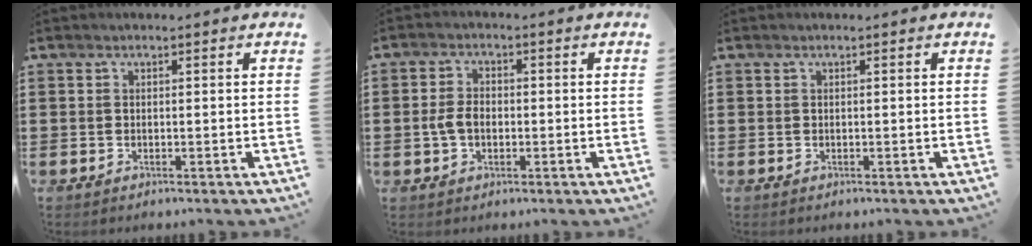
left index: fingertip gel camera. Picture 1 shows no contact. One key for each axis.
{"total": 3.7, "fx": -0.5, "fy": 2.3, "fz": 2.8, "tx": -0.068, "ty": 0.001, "tz": -0.014}
{"total": 0.0}